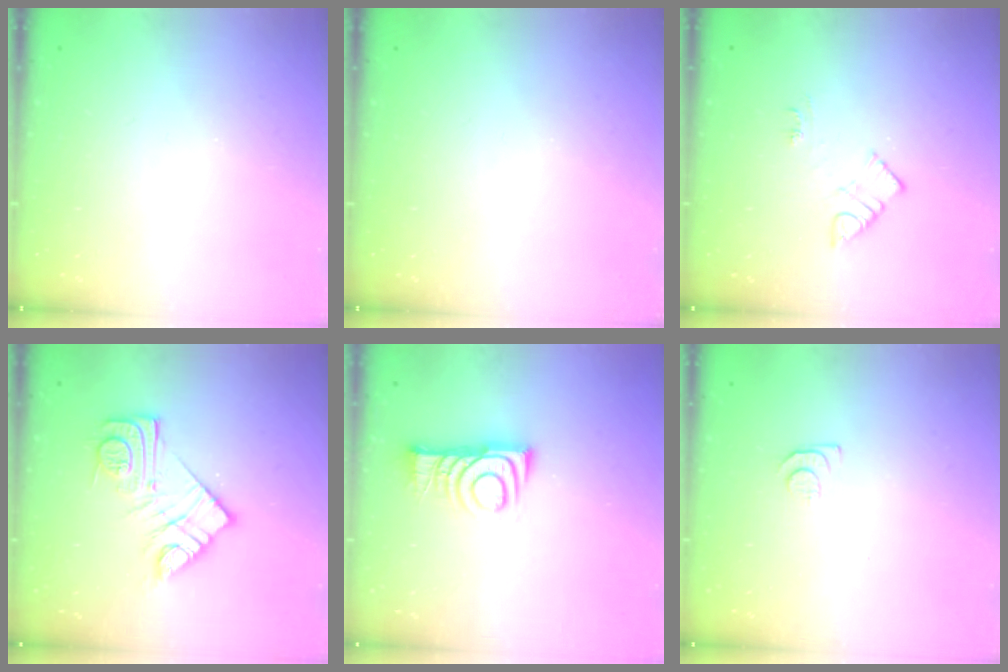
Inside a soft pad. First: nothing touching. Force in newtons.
{"total": 0.0}
{"total": 5.6, "press": 5.5, "slide": 0.6}
{"total": 13.6, "press": 13.6, "slide": 0.9}
{"total": 8.7, "press": 8.7, "slide": 0.8}
{"total": 5.4, "press": 5.4, "slide": 0.7}